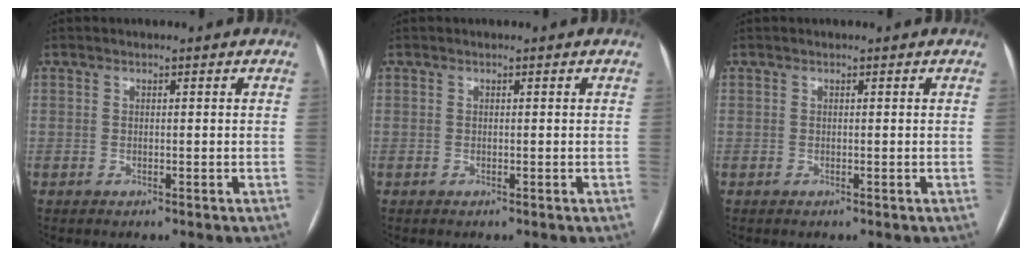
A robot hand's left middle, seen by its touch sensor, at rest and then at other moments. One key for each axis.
{"total": 0.0}
{"total": 0.0}